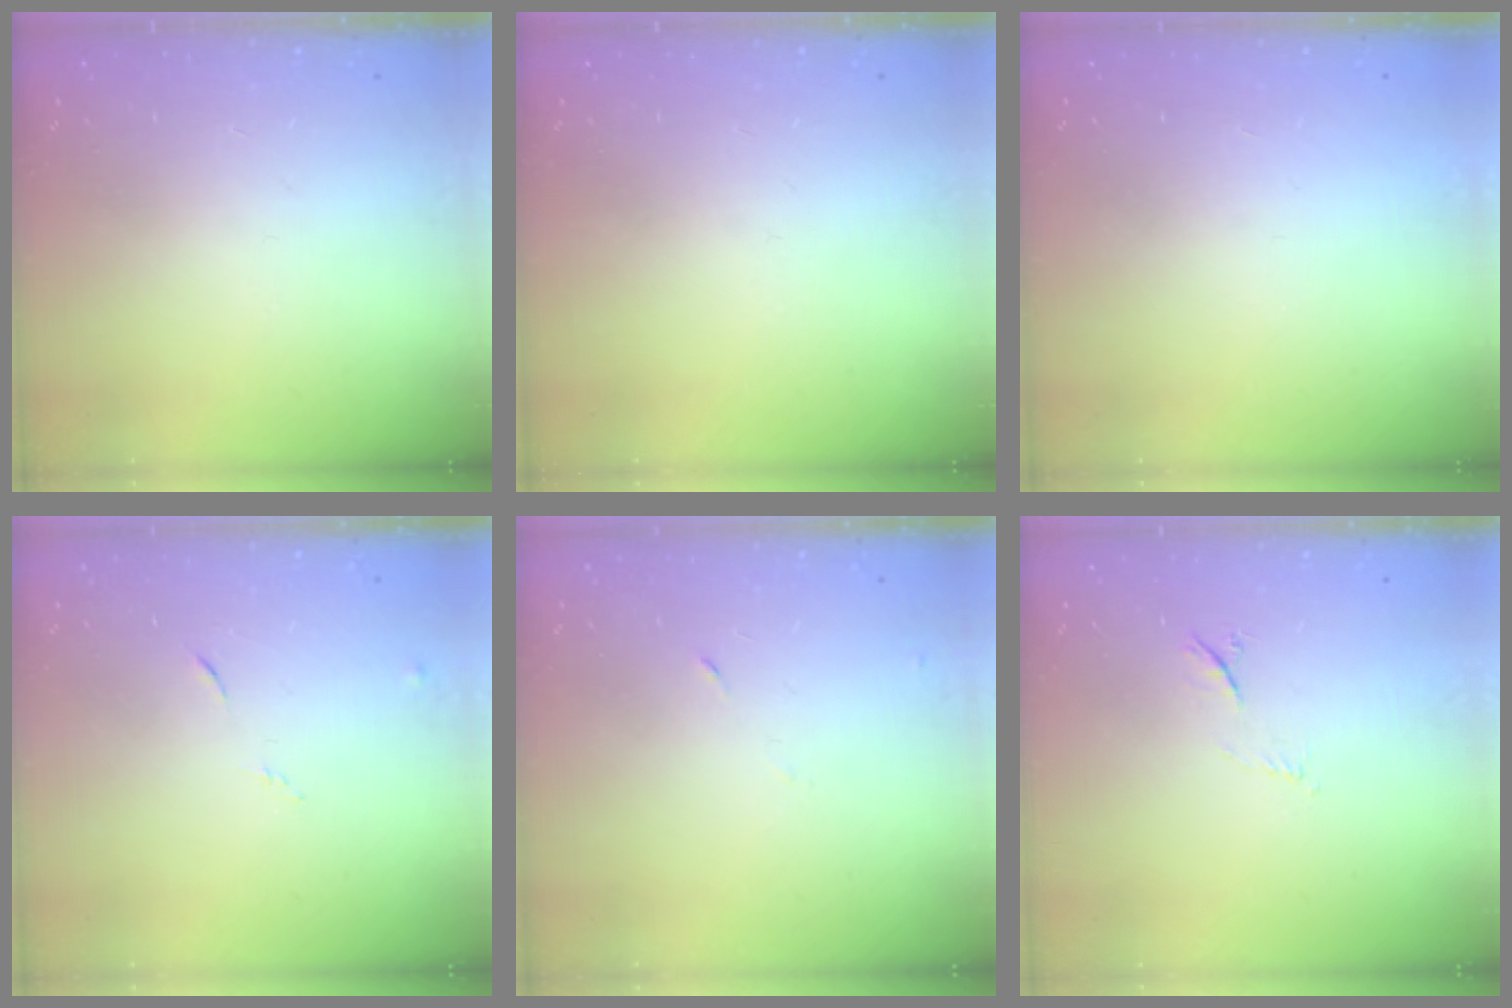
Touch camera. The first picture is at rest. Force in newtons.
{"total": 0.0}
{"total": 1.5, "press": 1.5, "slide": 0.1}
{"total": 5.2, "press": 5.1, "slide": 0.6}
{"total": 5.2, "press": 5.1, "slide": 0.6}
{"total": 4.7, "press": 4.6, "slide": 1.2}